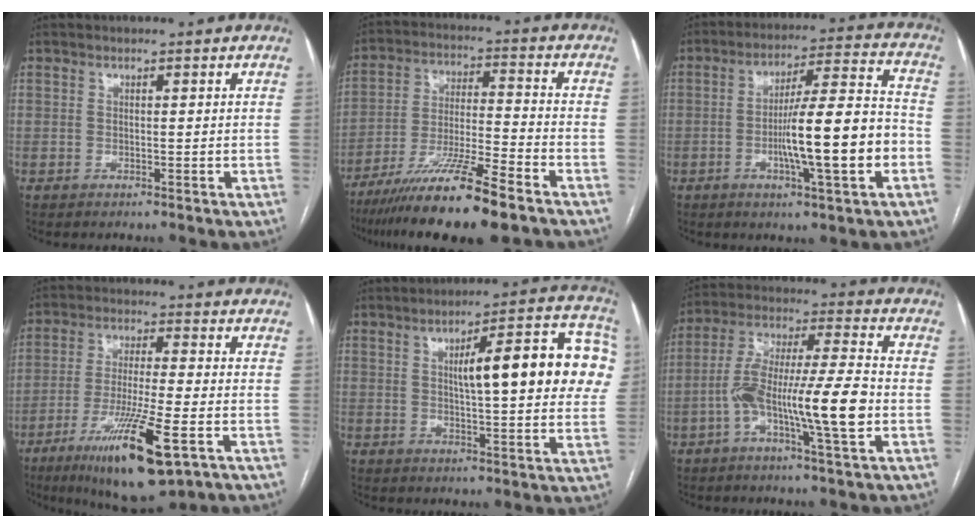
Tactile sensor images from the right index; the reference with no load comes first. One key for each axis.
{"total": 15.2, "fx": -10.7, "fy": 0.2, "fz": 10.7, "tx": -0.205, "ty": -0.037, "tz": -0.190}
{"total": 14.6, "fx": -3.6, "fy": 0.9, "fz": 14.1, "tx": -0.230, "ty": 0.007, "tz": -0.057}
{"total": 14.9, "fx": -7.1, "fy": 1.6, "fz": 13.0, "tx": -0.243, "ty": -0.036, "tz": -0.115}
{"total": 17.1, "fx": 3.3, "fy": 3.4, "fz": 16.5, "tx": -0.207, "ty": 0.037, "tz": 0.042}
{"total": 14.4, "fx": -3.8, "fy": 1.1, "fz": 13.9, "tx": -0.255, "ty": 0.009, "tz": -0.070}